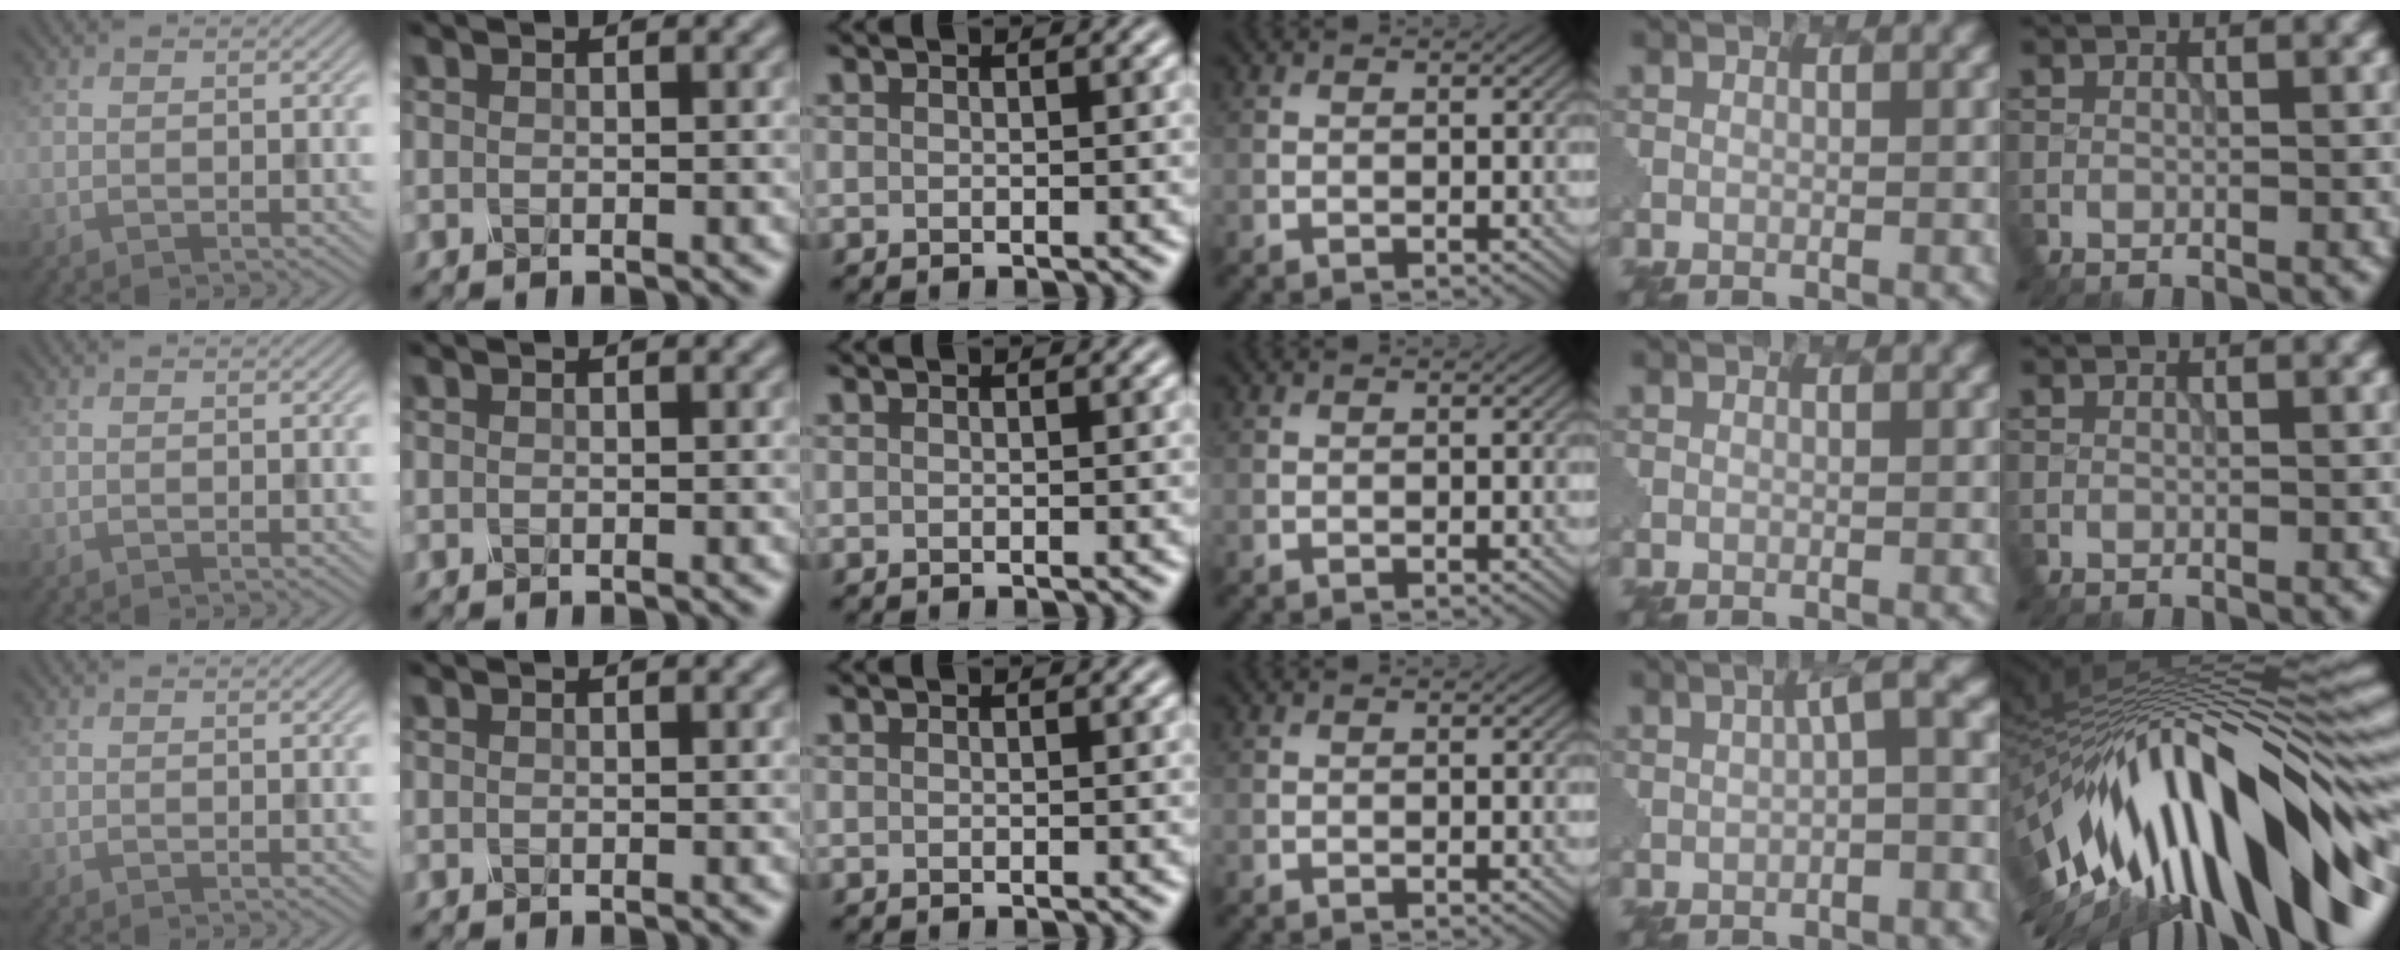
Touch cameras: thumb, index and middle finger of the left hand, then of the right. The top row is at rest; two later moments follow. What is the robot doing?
{"motion": "dispense", "object": "dispenser bottle"}